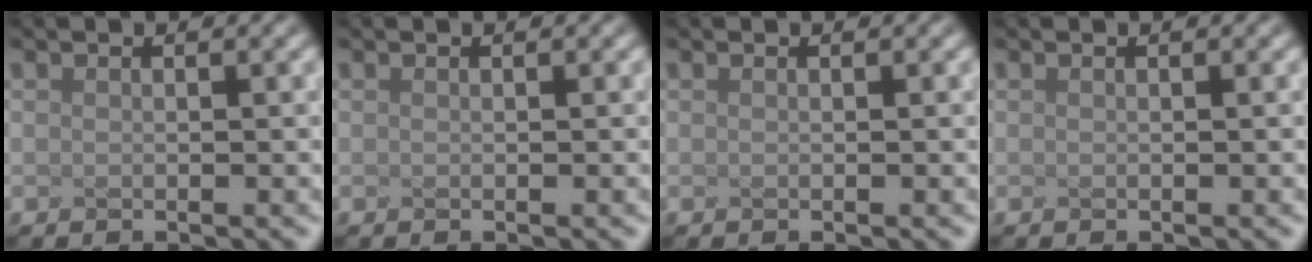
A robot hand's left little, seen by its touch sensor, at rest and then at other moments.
{"total": 0.0}
{"total": 0.0}
{"total": 0.0}